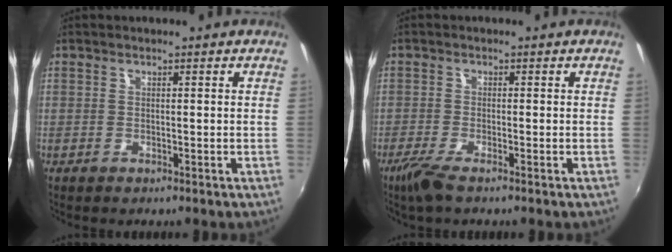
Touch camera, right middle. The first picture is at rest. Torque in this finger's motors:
{"motor_torque": [1.05, -0.96, 0.33, 0.09]}